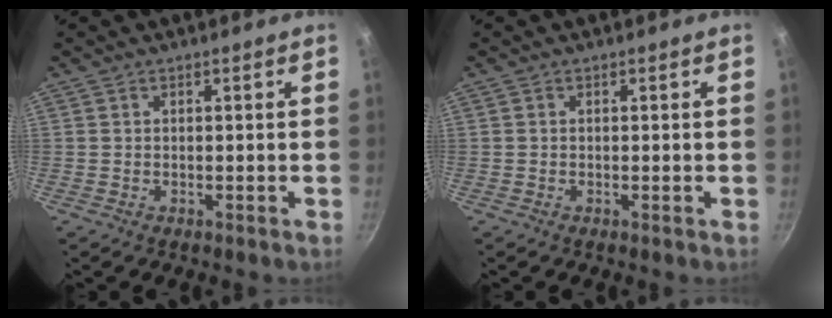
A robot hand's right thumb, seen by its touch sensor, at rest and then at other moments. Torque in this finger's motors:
{"motor_torque": [-0.29, 0.00, -0.32, 0.11, 0.02]}